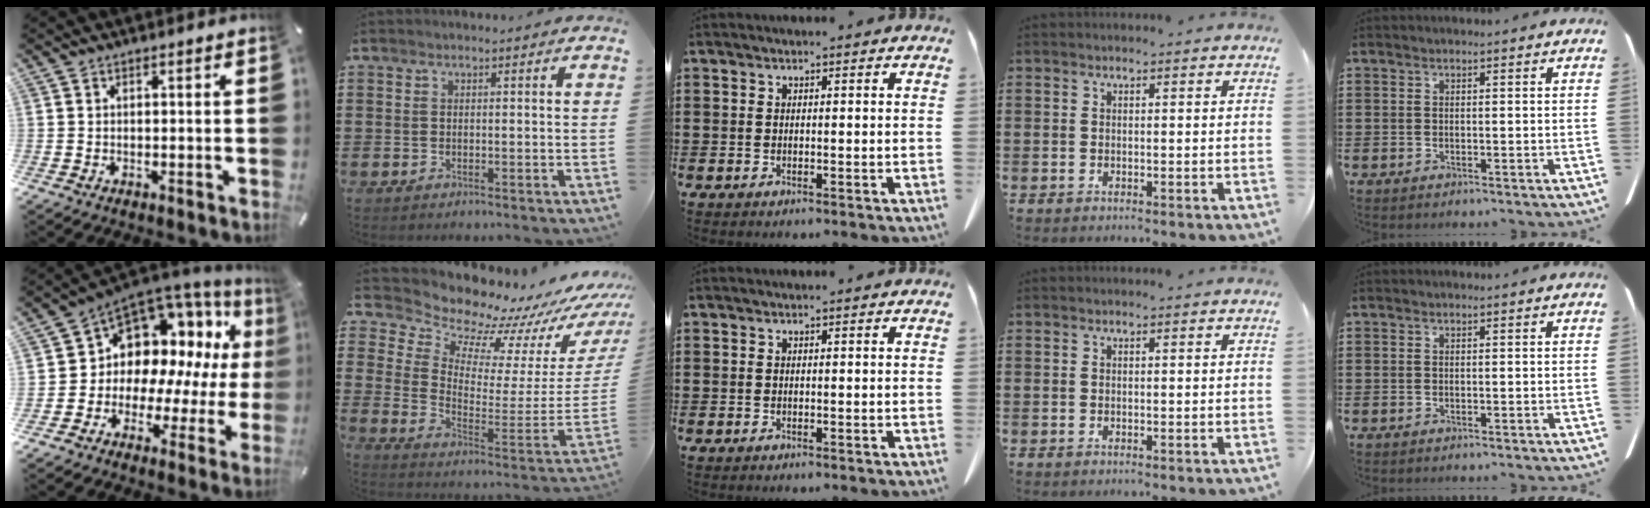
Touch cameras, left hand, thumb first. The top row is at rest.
{"thumb": {"total": 10.4, "force": [4.5, 8.7, 3.6], "torque": [-0.066, -0.066, 0.091]}, "index": {"total": 7.8, "force": [7.4, 2.4, 0.5], "torque": [-0.021, -0.102, 0.113]}}